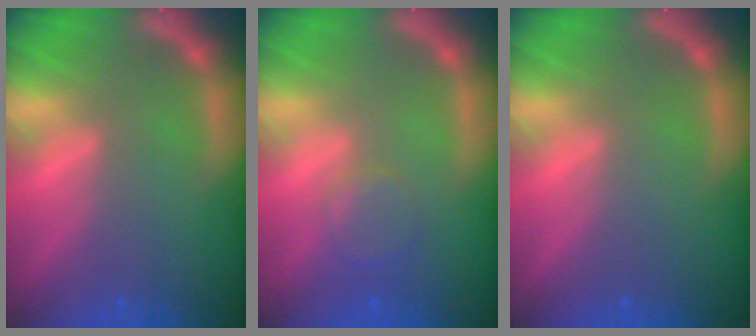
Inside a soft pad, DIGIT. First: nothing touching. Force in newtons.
{"total": 2.4}
{"total": 0.0}